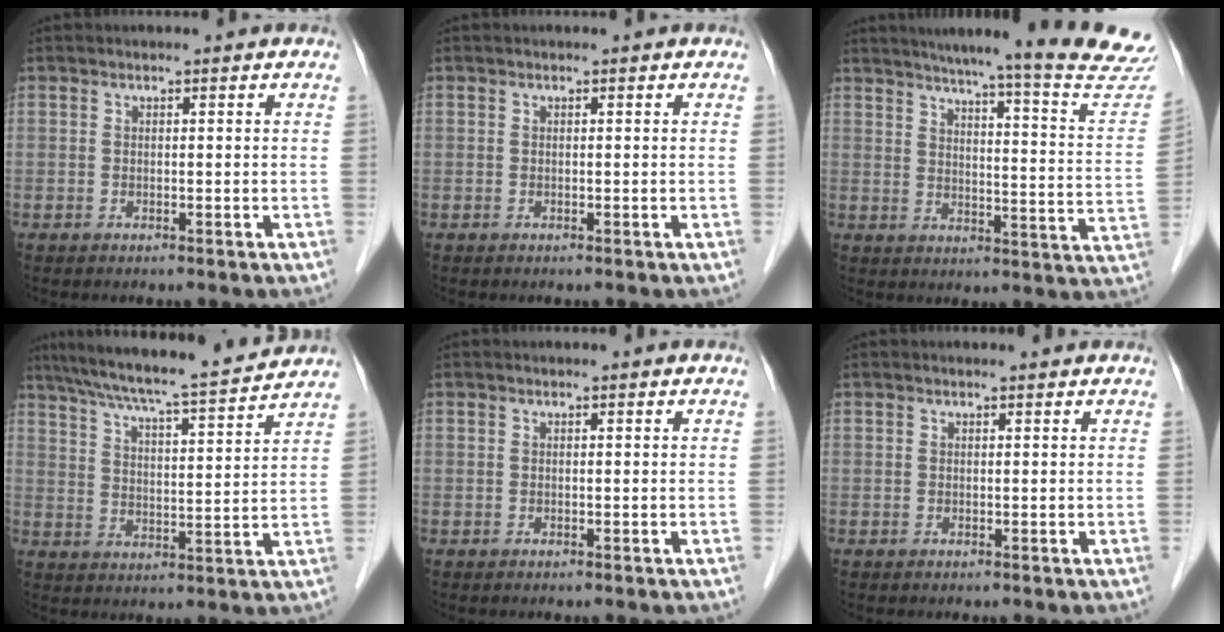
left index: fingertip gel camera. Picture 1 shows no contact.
{"total": 0.0}
{"total": 25.2, "force": [22.8, -0.3, 10.6], "torque": [-0.148, -0.085, 0.271]}
{"total": 16.9, "force": [15.3, 0.0, 7.2], "torque": [-0.128, 0.004, 0.224]}
{"total": 0.8, "force": [0.7, 0.0, 0.2], "torque": [-0.009, 0.002, 0.010]}
{"total": 1.6, "force": [1.5, -0.1, 0.4], "torque": [-0.009, 0.005, 0.020]}